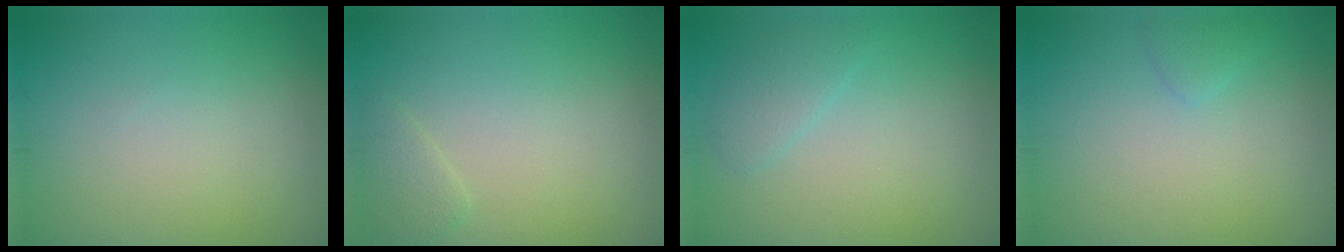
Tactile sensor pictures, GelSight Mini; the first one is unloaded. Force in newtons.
{"total": 1.3, "press": 1.3, "slide": 0.2}
{"total": 1.6, "press": 1.6, "slide": 0.0}
{"total": 0.9, "press": 0.9, "slide": 0.1}